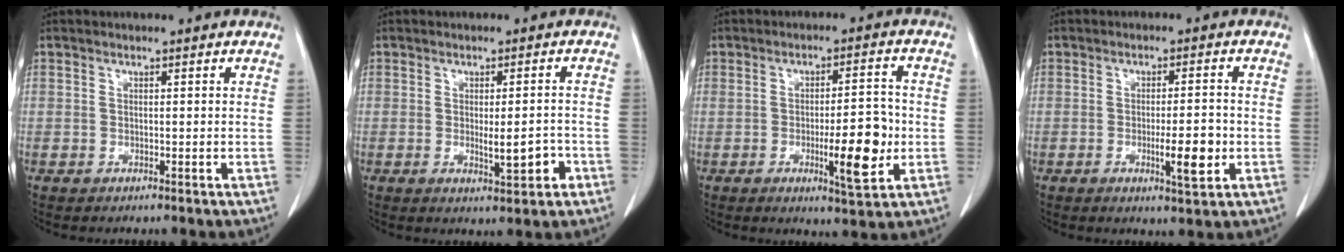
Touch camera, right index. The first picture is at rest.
{"total": 4.6, "force": [-1.4, 1.0, 4.3], "torque": [-0.057, -0.002, -0.015]}
{"total": 8.6, "force": [-1.9, 1.6, 8.3], "torque": [-0.116, -0.002, -0.026]}
{"total": 5.6, "force": [-1.5, 0.8, 5.4], "torque": [-0.083, -0.005, -0.020]}